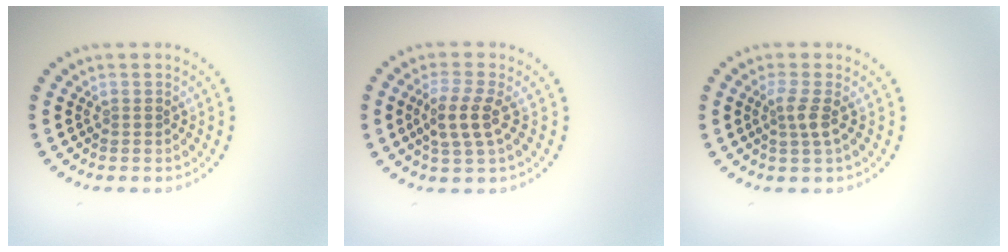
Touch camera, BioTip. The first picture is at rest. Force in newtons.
{"total": 3.0, "press": 2.6, "slide": 1.4}
{"total": 1.9, "press": 1.4, "slide": 1.3}